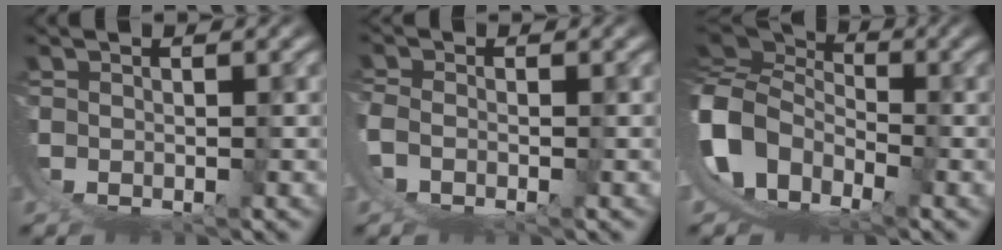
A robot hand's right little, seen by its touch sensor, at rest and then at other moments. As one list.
[{"total": 1.3, "force": [-0.6, 0.2, 1.1], "torque": [-0.028, -0.006, -0.008]}, {"total": 13.9, "force": [-2.3, 11.5, 7.5], "torque": [-0.199, -0.048, -0.039]}]